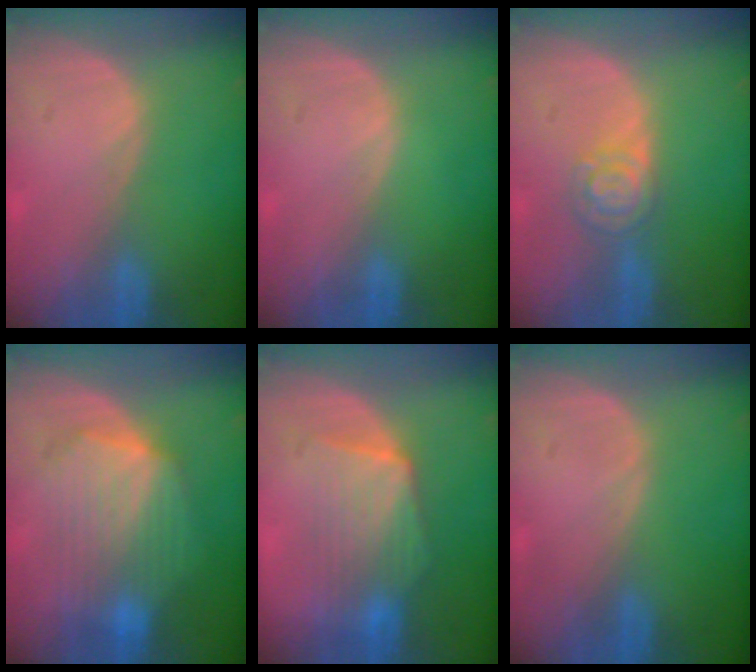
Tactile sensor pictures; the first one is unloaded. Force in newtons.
{"total": 0.0}
{"total": 4.7, "press": 4.1, "slide": 2.3}
{"total": 8.9, "press": 8.9, "slide": 0.4}
{"total": 7.5, "press": 7.4, "slide": 1.2}
{"total": 0.0}